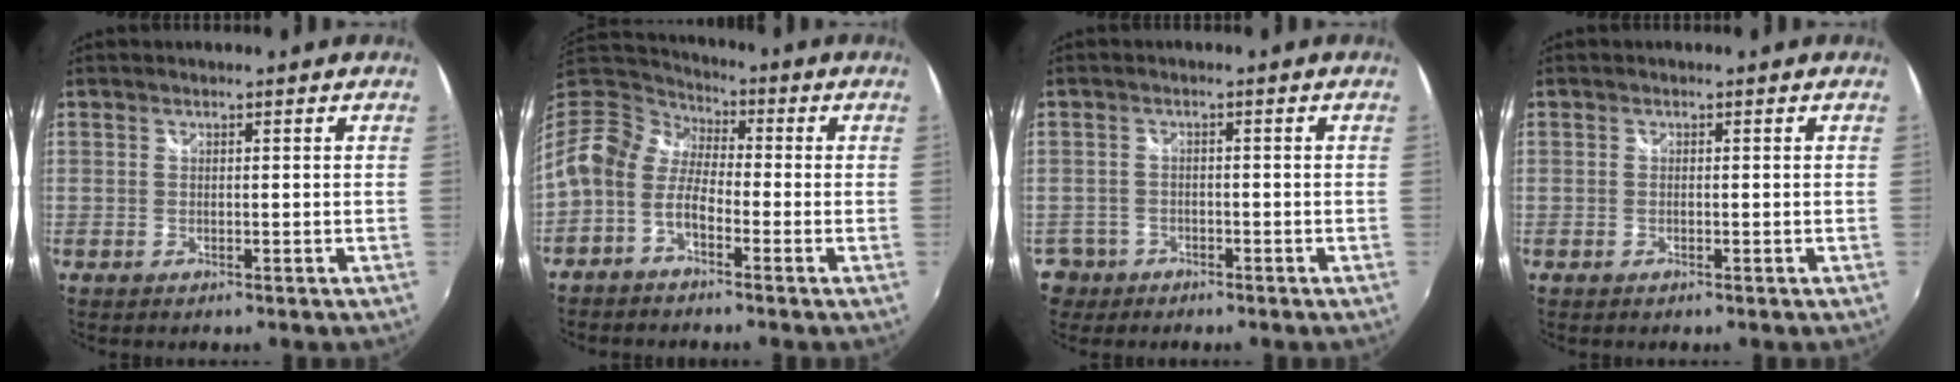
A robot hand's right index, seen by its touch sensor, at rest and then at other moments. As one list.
[{"total": 11.4, "force": [-2.3, 7.7, 8.1], "torque": [-0.172, 0.018, -0.057]}, {"total": 4.1, "force": [-2.0, 3.5, 0.3], "torque": [-0.020, 0.010, -0.034]}, {"total": 0.0}]